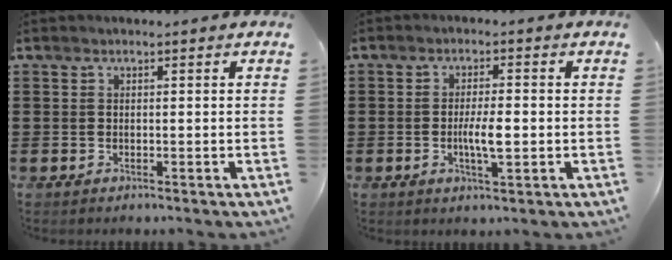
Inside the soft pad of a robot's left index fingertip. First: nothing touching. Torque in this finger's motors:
{"motor_torque": [0.16, 0.06, 0.16, 0.06]}